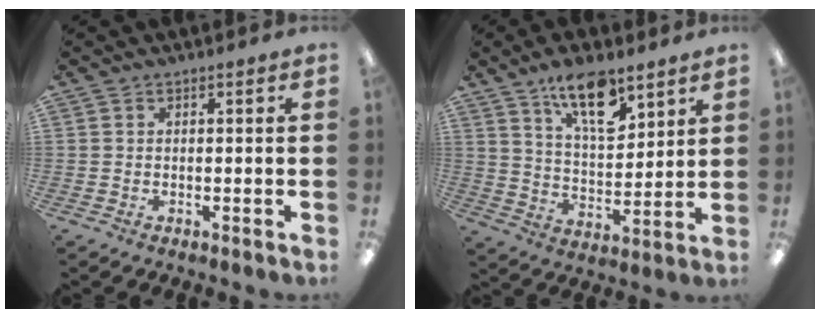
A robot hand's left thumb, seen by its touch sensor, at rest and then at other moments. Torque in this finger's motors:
{"motor_torque": [1.66, 1.47, 1.18, -1.19, 0.13]}